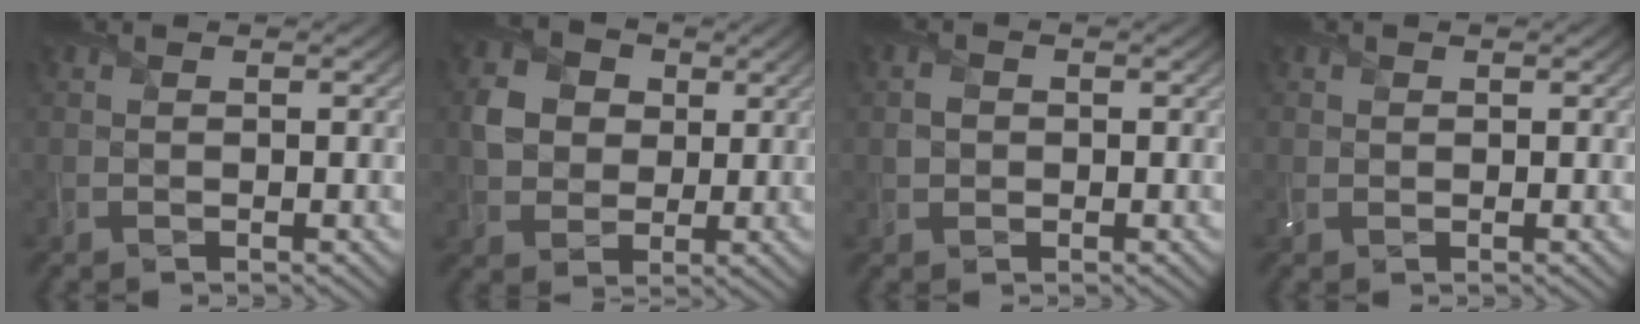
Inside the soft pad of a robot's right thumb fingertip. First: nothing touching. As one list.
[{"total": 5.5, "force": [0.9, 4.7, 2.6], "torque": [-0.068, 0.006, 0.008]}, {"total": 1.1, "force": [-0.3, 0.9, 0.6], "torque": [-0.013, -0.001, -0.008]}, {"total": 0.7, "force": [0.2, 0.6, 0.2], "torque": [-0.004, -0.002, 0.004]}]